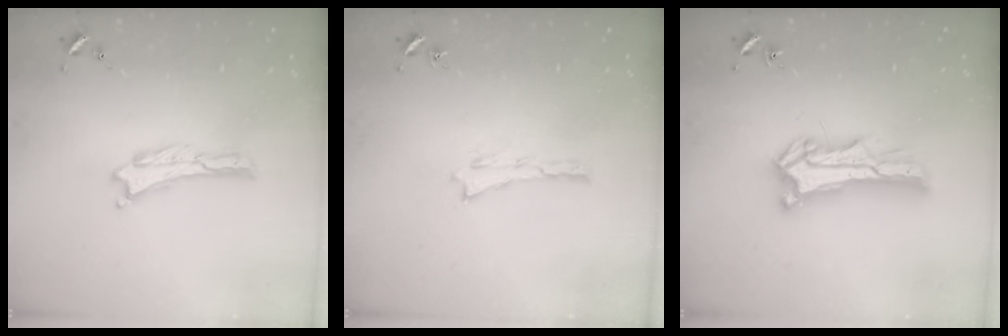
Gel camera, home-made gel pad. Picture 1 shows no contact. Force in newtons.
{"total": 0.0}
{"total": 7.4, "press": 7.4, "slide": 0.7}